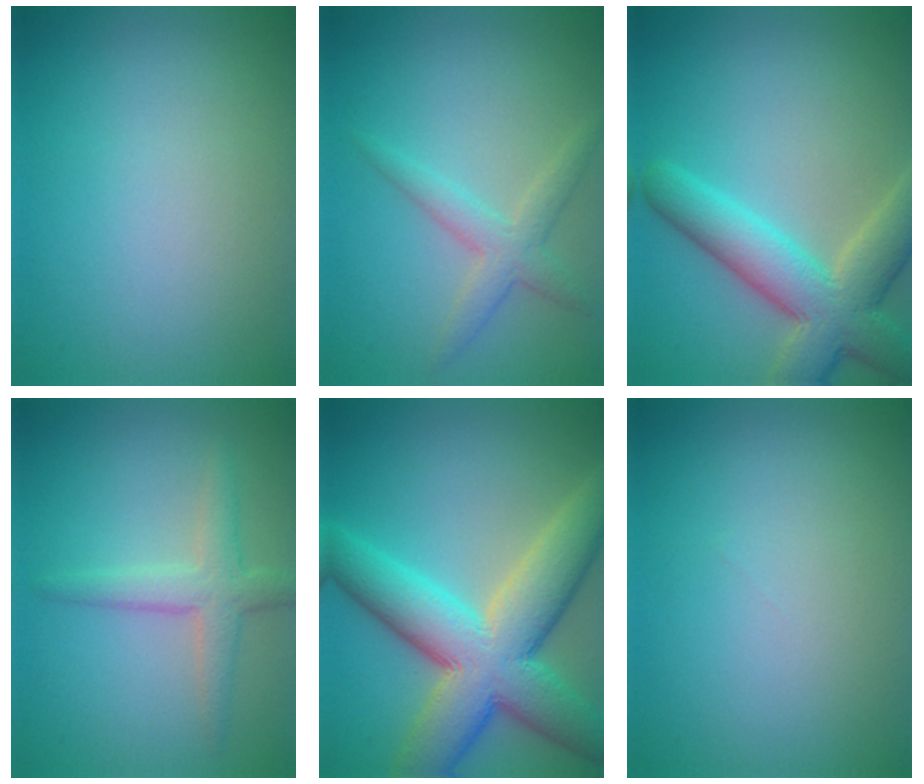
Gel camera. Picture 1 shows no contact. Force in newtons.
{"total": 2.7, "press": 2.7, "slide": 0.0}
{"total": 7.8, "press": 7.8, "slide": 0.5}
{"total": 3.0, "press": 3.0, "slide": 0.1}
{"total": 11.4, "press": 11.3, "slide": 0.4}
{"total": 0.0}